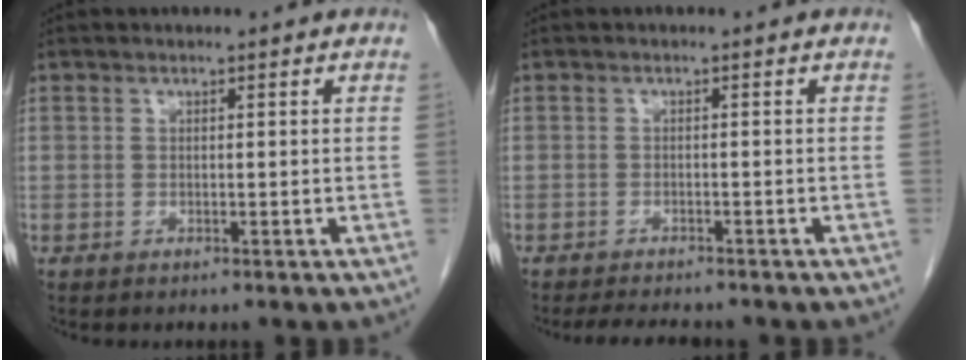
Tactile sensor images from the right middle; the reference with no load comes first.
{"total": 5.5, "force": [-5.0, 0.9, 2.2], "torque": [-0.030, -0.009, -0.073]}